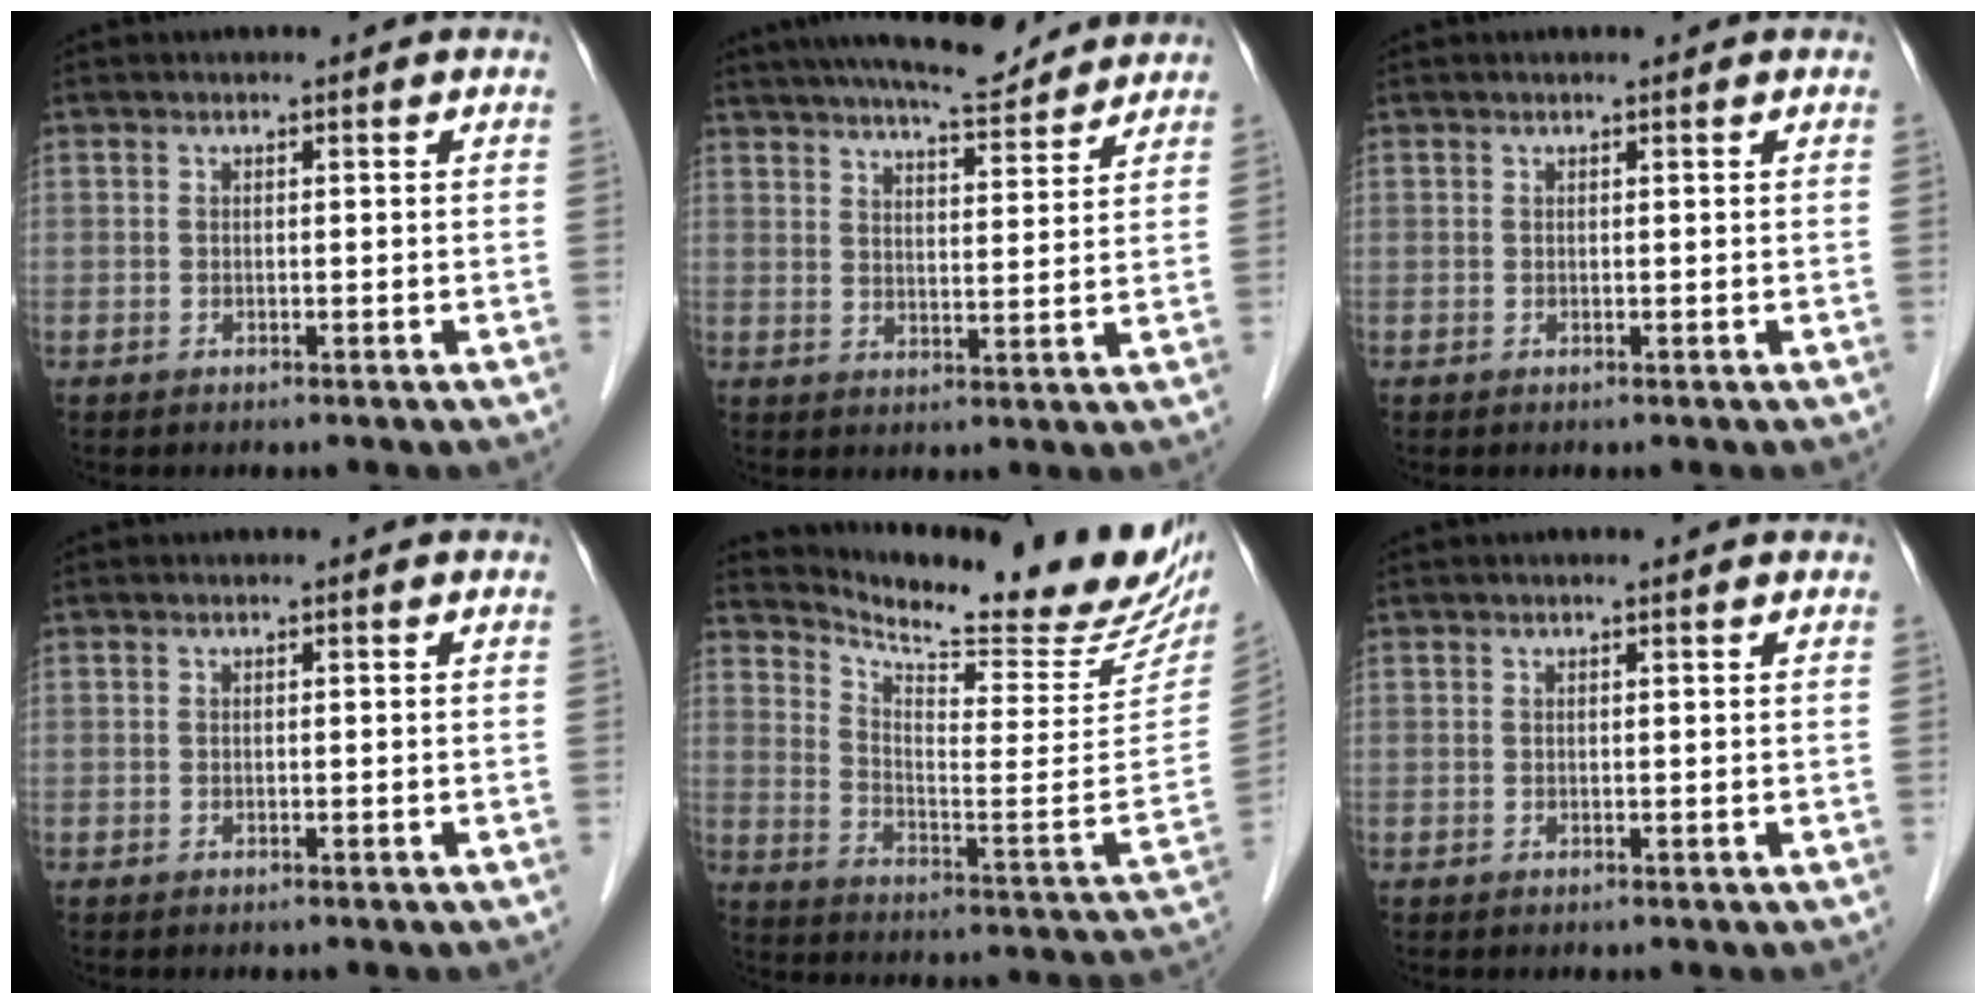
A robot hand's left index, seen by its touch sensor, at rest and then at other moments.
{"total": 12.4, "force": [11.2, 1.8, 5.0], "torque": [-0.082, 0.008, 0.161]}
{"total": 0.7, "force": [0.6, 0.0, 0.3], "torque": [-0.007, 0.006, 0.010]}
{"total": 0.0}
{"total": 22.6, "force": [21.0, 2.3, 8.1], "torque": [-0.137, -0.084, 0.281]}
{"total": 1.0, "force": [0.8, 0.1, 0.6], "torque": [-0.011, 0.009, 0.013]}